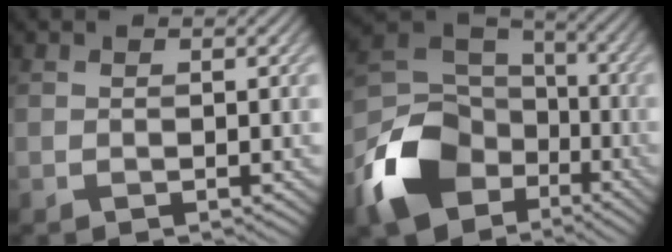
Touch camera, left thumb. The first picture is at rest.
{"total": 14.3, "force": [-6.3, 10.1, 7.9], "torque": [-0.203, -0.037, -0.125]}